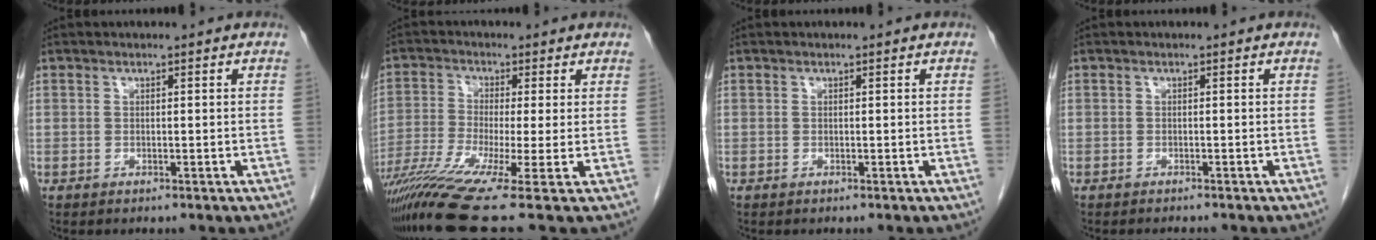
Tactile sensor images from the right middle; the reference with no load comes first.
{"total": 14.0, "force": [-9.1, -1.1, 10.5], "torque": [-0.208, -0.042, -0.160]}
{"total": 0.0}
{"total": 1.2, "force": [-1.2, 0.1, 0.3], "torque": [-0.005, -0.003, -0.014]}